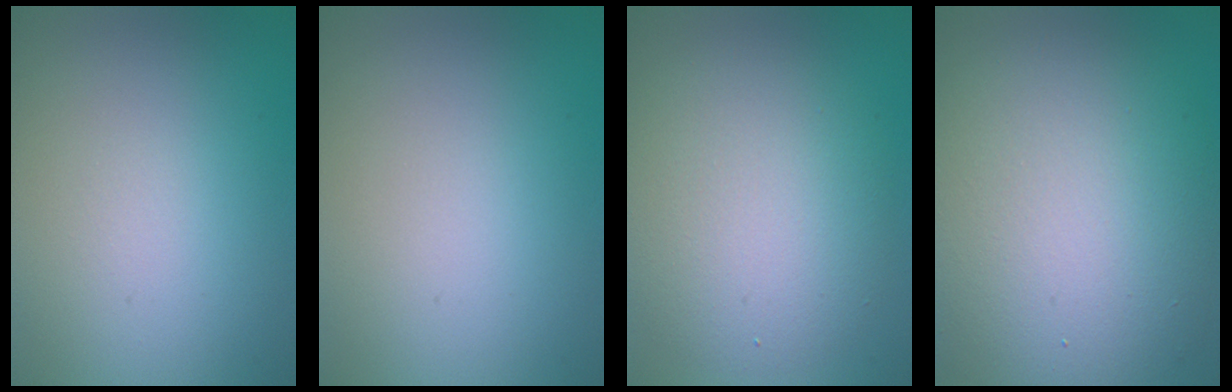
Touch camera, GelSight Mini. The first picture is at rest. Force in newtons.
{"total": 0.0}
{"total": 6.0, "press": 6.0, "slide": 0.5}
{"total": 11.9, "press": 11.9, "slide": 0.5}